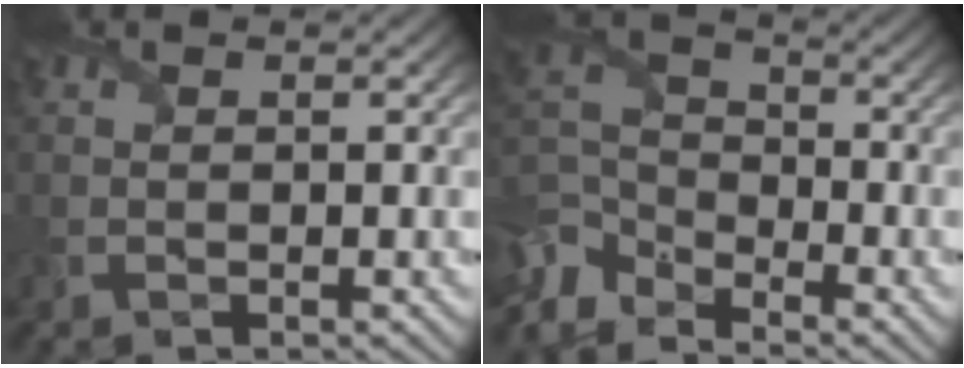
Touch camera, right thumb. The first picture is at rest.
{"total": 7.9, "force": [-6.2, 3.4, 3.5], "torque": [-0.089, -0.014, -0.141]}